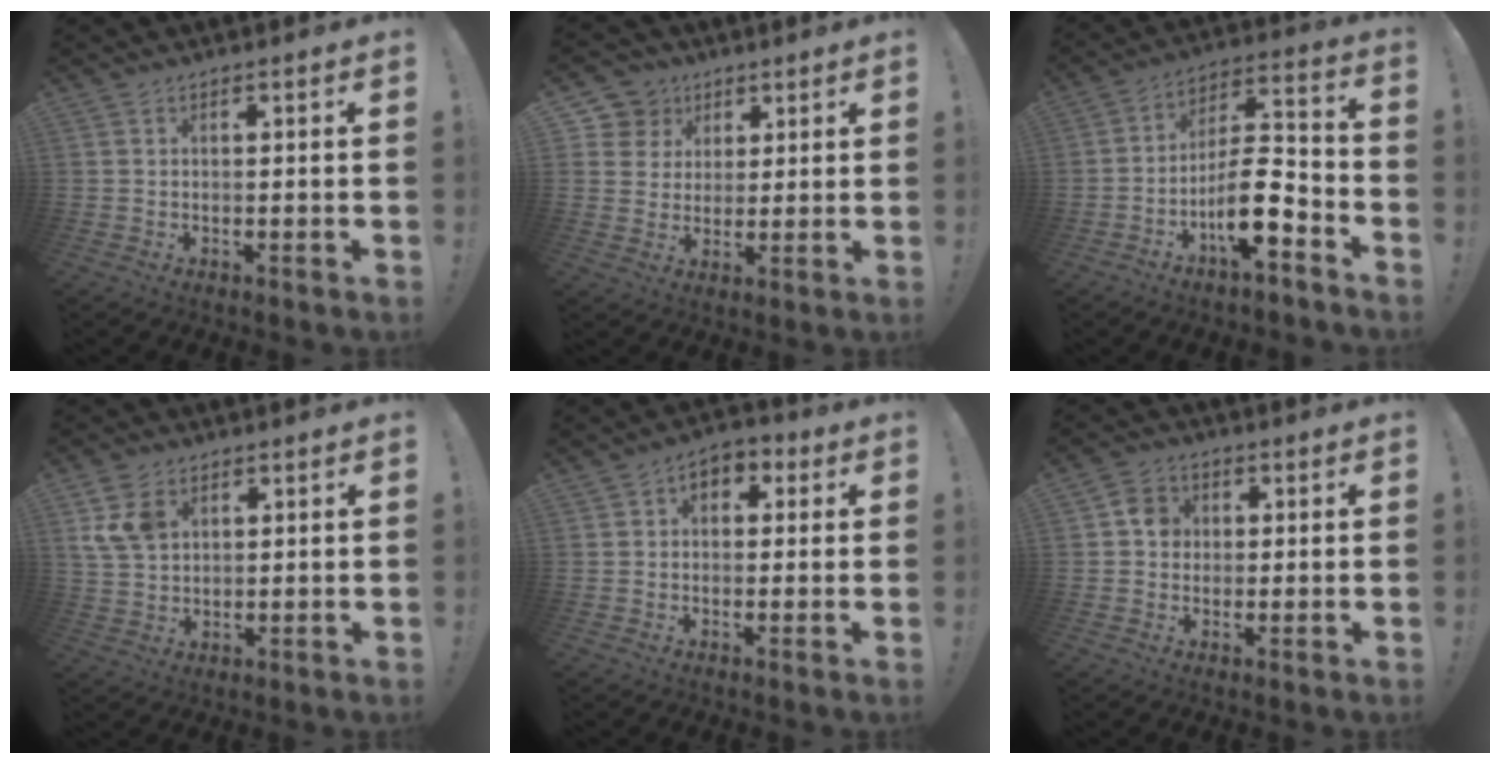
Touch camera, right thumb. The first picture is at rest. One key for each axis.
{"total": 8.2, "fx": 3.5, "fy": 7.3, "fz": 1.2, "tx": -0.013, "ty": -0.026, "tz": 0.072}
{"total": 13.7, "fx": -7.0, "fy": 5.6, "fz": 10.3, "tx": -0.182, "ty": 0.040, "tz": -0.111}
{"total": 7.9, "fx": 3.3, "fy": 5.7, "fz": 4.4, "tx": -0.082, "ty": 0.000, "tz": 0.066}
{"total": 4.9, "fx": 1.1, "fy": 3.7, "fz": 3.1, "tx": -0.045, "ty": 0.003, "tz": 0.020}
{"total": 6.1, "fx": 0.7, "fy": 5.4, "fz": 2.7, "tx": -0.035, "ty": 0.011, "tz": 0.014}